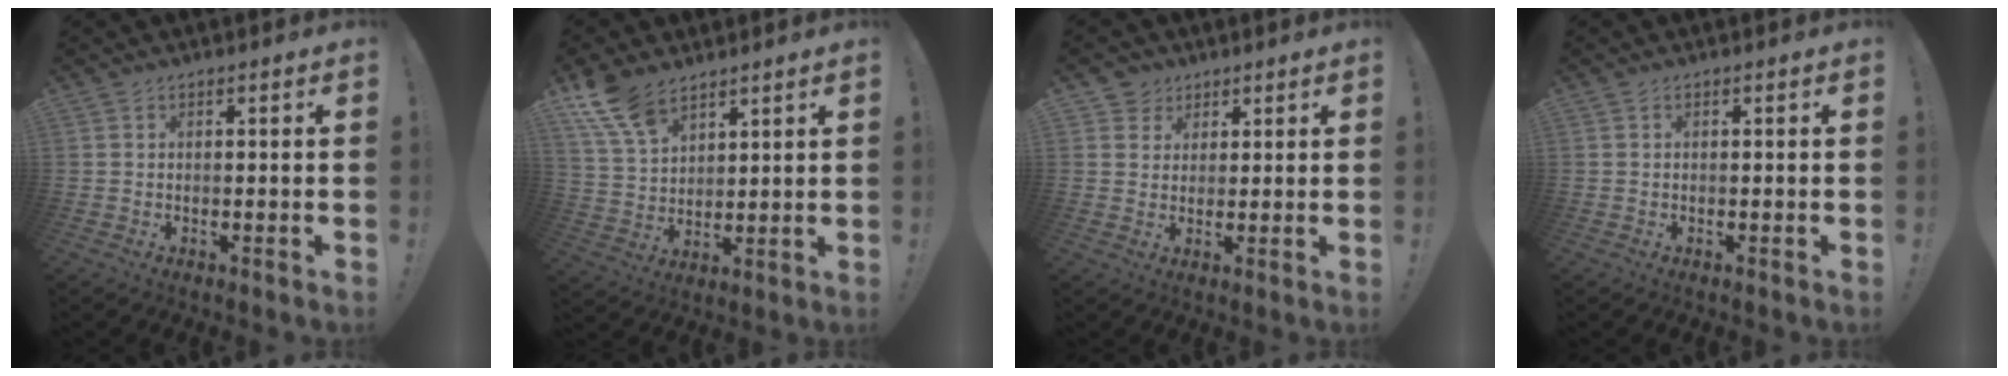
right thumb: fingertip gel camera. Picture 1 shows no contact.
{"total": 10.8, "force": [7.6, 5.6, 5.1], "torque": [-0.106, -0.036, 0.151]}
{"total": 4.5, "force": [2.5, 3.7, 0.1], "torque": [-0.011, -0.012, 0.049]}
{"total": 0.0}